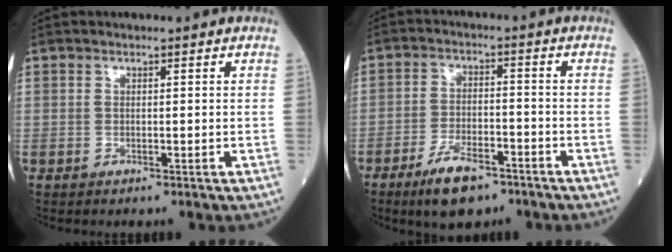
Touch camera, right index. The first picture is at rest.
{"total": 7.9, "force": [-5.4, 2.8, 5.0], "torque": [-0.098, -0.005, -0.093]}